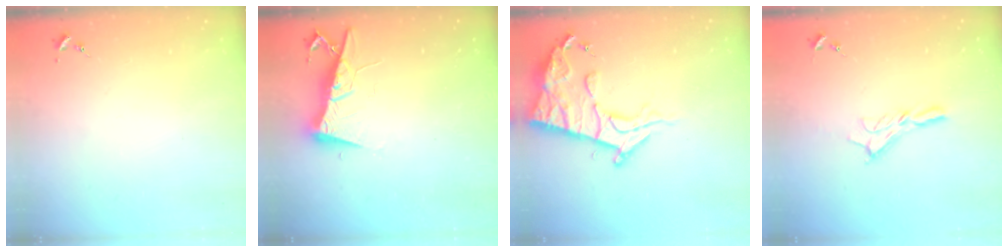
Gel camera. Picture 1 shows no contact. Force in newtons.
{"total": 9.1, "press": 9.1, "slide": 0.9}
{"total": 14.8, "press": 14.7, "slide": 1.4}
{"total": 8.3, "press": 8.2, "slide": 0.5}